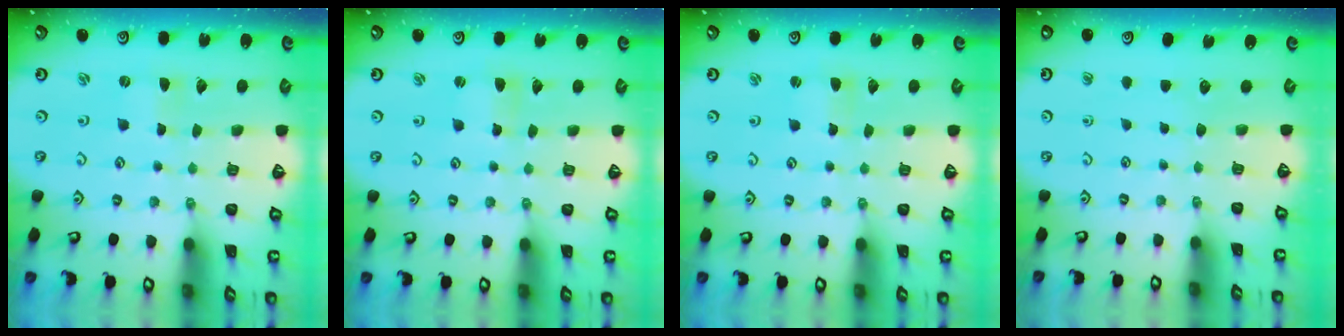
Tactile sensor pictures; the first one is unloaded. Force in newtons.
{"total": 2.2, "press": 2.1, "slide": 0.3}
{"total": 1.3, "press": 1.2, "slide": 0.2}
{"total": 0.0}